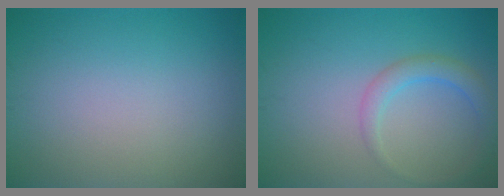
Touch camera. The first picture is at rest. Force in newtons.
{"total": 2.4, "press": 2.4, "slide": 0.1}